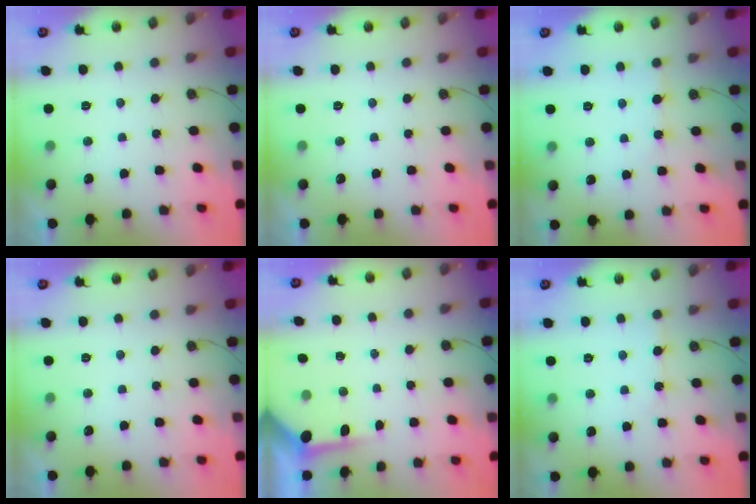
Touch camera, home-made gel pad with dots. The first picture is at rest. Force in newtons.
{"total": 0.0}
{"total": 3.4, "press": 3.4, "slide": 0.4}
{"total": 0.0}
{"total": 3.9, "press": 3.9, "slide": 0.2}
{"total": 4.4, "press": 4.4, "slide": 0.5}